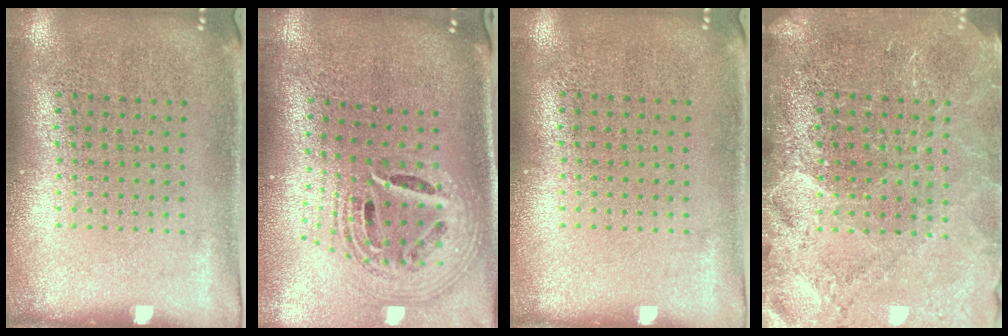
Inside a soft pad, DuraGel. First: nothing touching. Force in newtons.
{"total": 2.7, "press": 1.9, "slide": 1.9}
{"total": 0.0}
{"total": 3.4, "press": 3.0, "slide": 1.6}